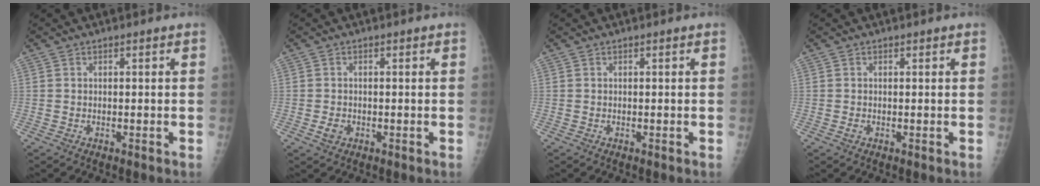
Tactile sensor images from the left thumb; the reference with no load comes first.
{"total": 2.1, "force": [-0.6, 1.7, 1.1], "torque": [-0.013, 0.001, -0.008]}
{"total": 0.0}
{"total": 0.6, "force": [0.0, 0.6, 0.3], "torque": [-0.002, 0.000, -0.001]}